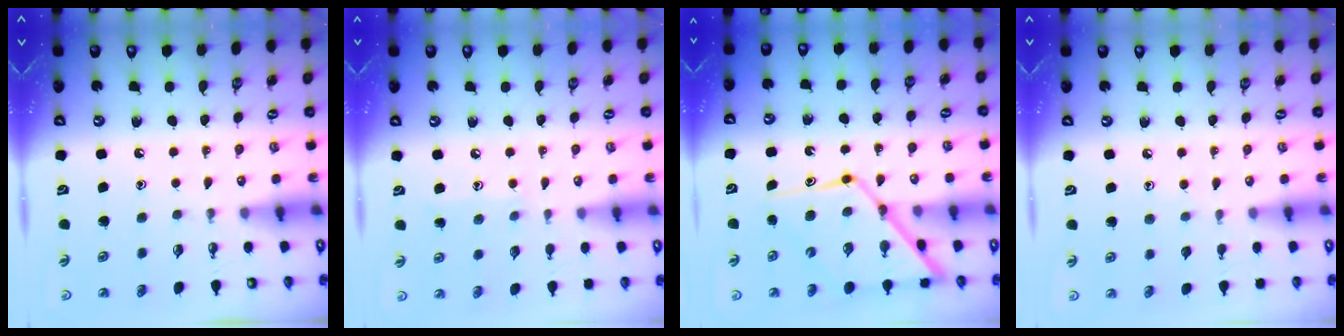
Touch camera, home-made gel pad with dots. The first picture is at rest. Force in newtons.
{"total": 6.0, "press": 6.0, "slide": 0.5}
{"total": 15.5, "press": 15.4, "slide": 1.5}
{"total": 5.2, "press": 5.2, "slide": 0.5}